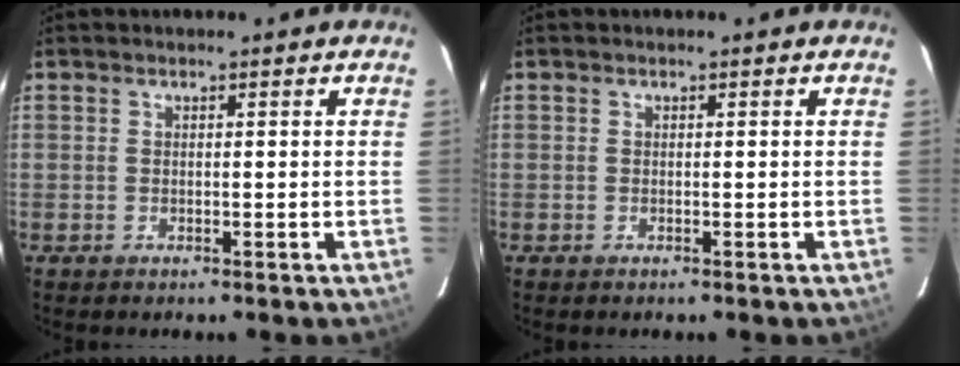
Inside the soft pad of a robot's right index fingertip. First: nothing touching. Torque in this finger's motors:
{"motor_torque": [0.07, -0.09, 0.04, 0.01]}